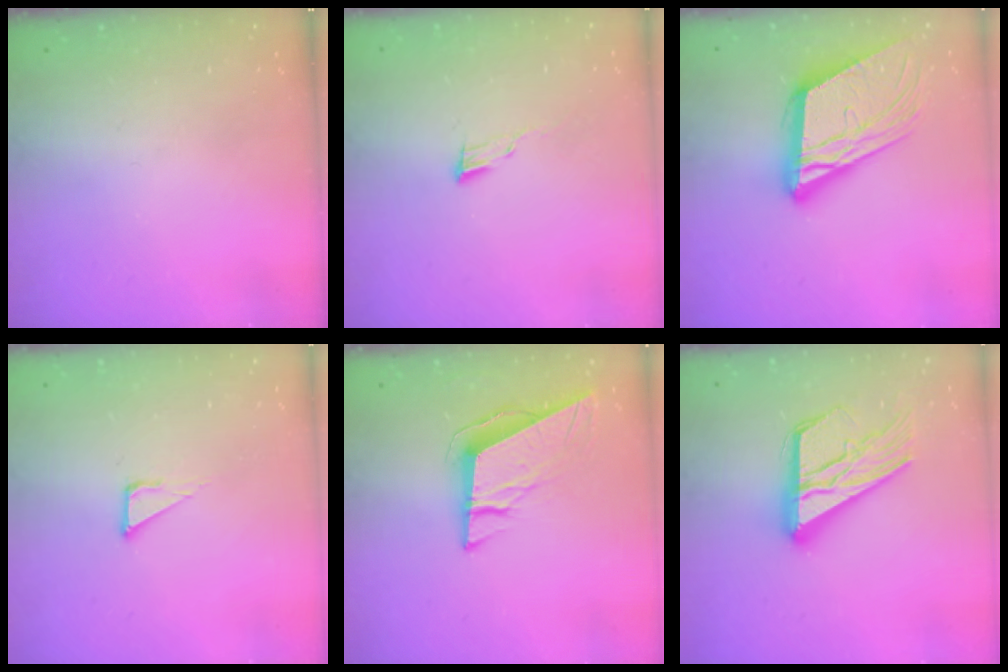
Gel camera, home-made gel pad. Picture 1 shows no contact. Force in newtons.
{"total": 4.6, "press": 4.6, "slide": 0.4}
{"total": 18.2, "press": 18.0, "slide": 2.7}
{"total": 3.3, "press": 3.3, "slide": 0.2}
{"total": 9.5, "press": 9.4, "slide": 1.7}
{"total": 20.0, "press": 20.0, "slide": 1.8}